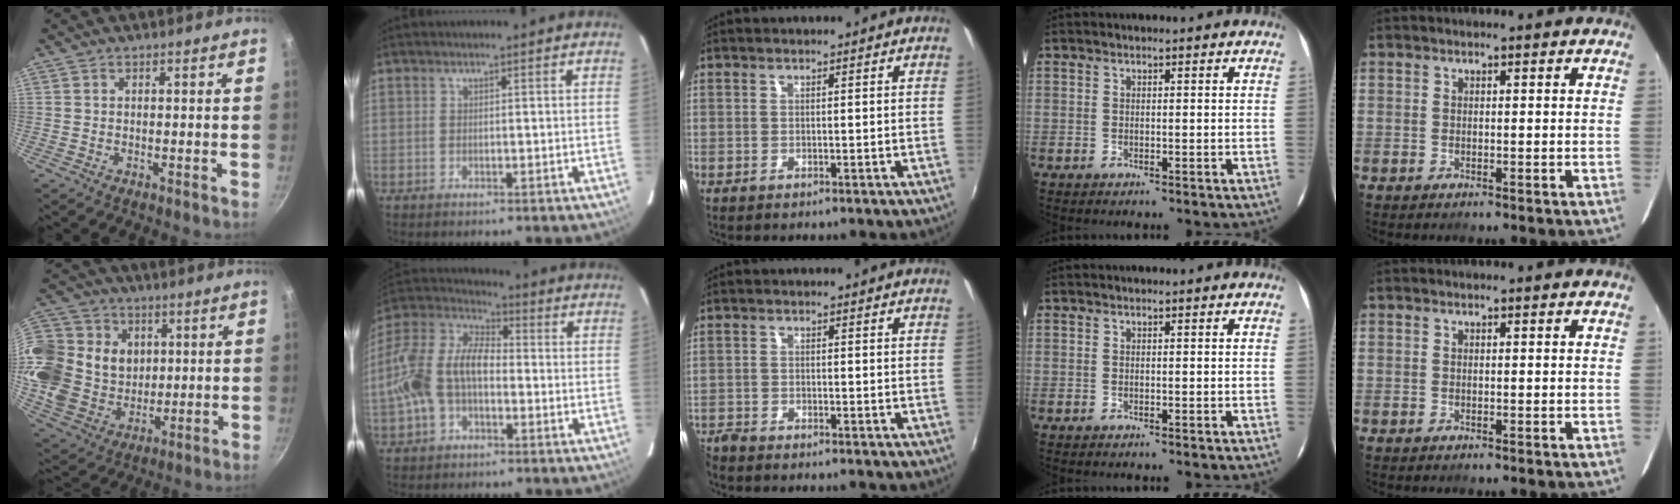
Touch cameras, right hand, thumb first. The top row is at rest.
{"thumb": {"total": 25.7, "force": [6.2, 21.6, 12.6], "torque": [-0.289, 0.014, 0.127]}, "index": {"total": 14.7, "force": [-2.8, 8.9, 11.4], "torque": [-0.240, 0.021, -0.058]}, "middle": {"total": 5.0, "force": [-4.7, 1.1, 1.2], "torque": [-0.049, -0.020, -0.088]}}